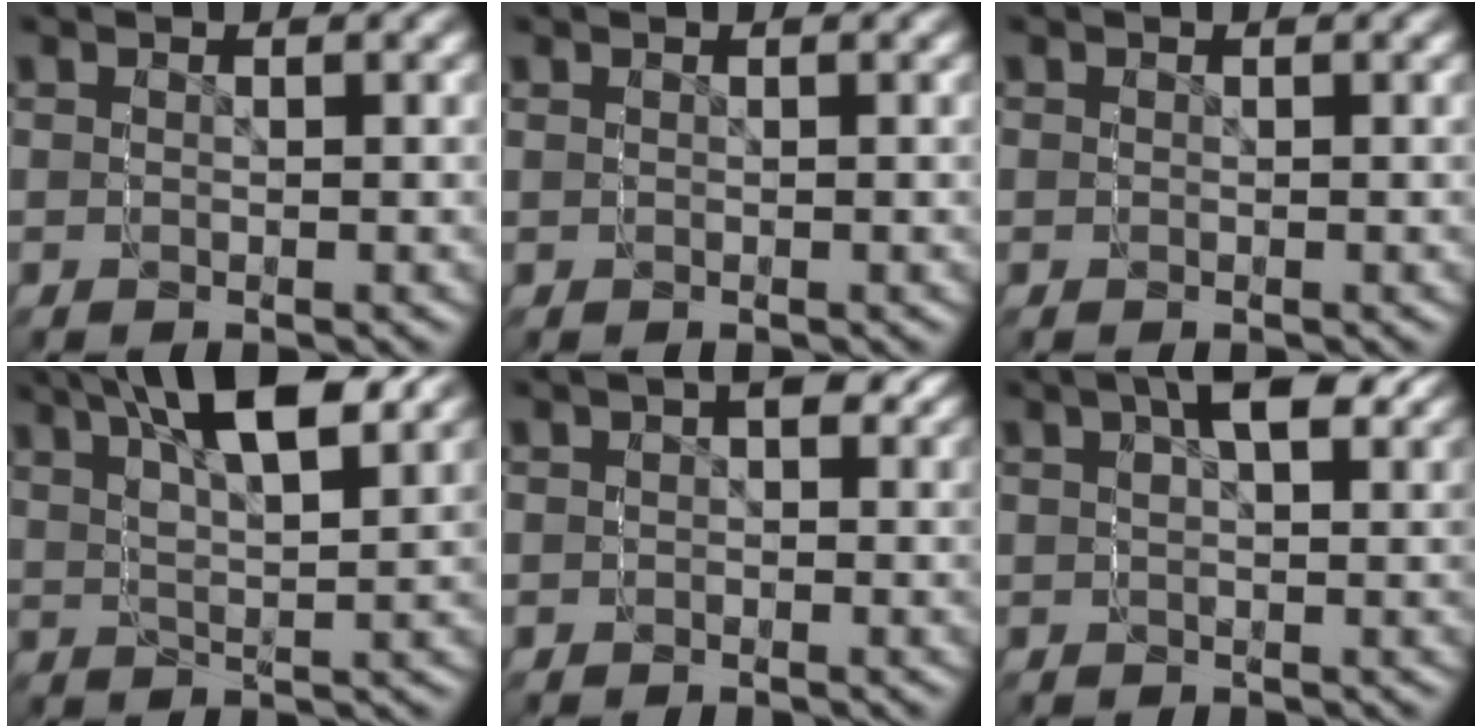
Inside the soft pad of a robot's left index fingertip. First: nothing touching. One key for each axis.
{"total": 0.0}
{"total": 0.7, "fx": 0.1, "fy": 0.7, "fz": 0.0, "tx": 0.000, "ty": -0.004, "tz": 0.002}
{"total": 7.0, "fx": 5.7, "fy": 1.4, "fz": 3.8, "tx": -0.072, "ty": 0.030, "tz": 0.073}
{"total": 2.5, "fx": 0.7, "fy": 1.8, "fz": 1.6, "tx": -0.023, "ty": -0.006, "tz": 0.010}
{"total": 2.4, "fx": 1.4, "fy": 0.8, "fz": 1.7, "tx": -0.020, "ty": 0.012, "tz": 0.015}